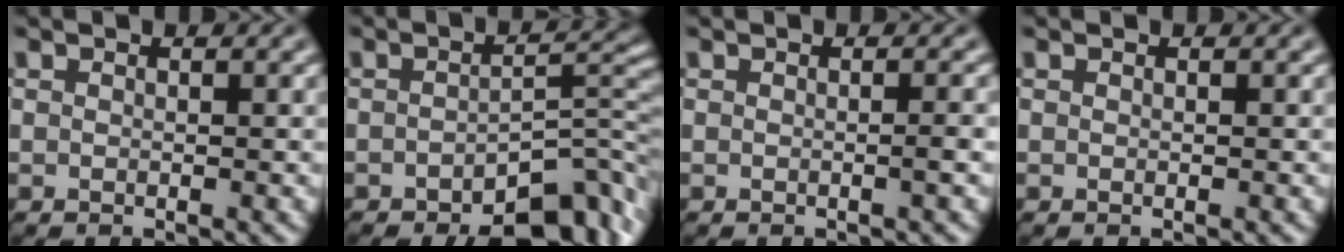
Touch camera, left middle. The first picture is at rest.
{"total": 7.7, "force": [-4.7, 2.9, 5.3], "torque": [-0.061, 0.003, -0.070]}
{"total": 0.9, "force": [-0.1, 0.1, 0.9], "torque": [-0.010, 0.001, -0.004]}
{"total": 0.0}